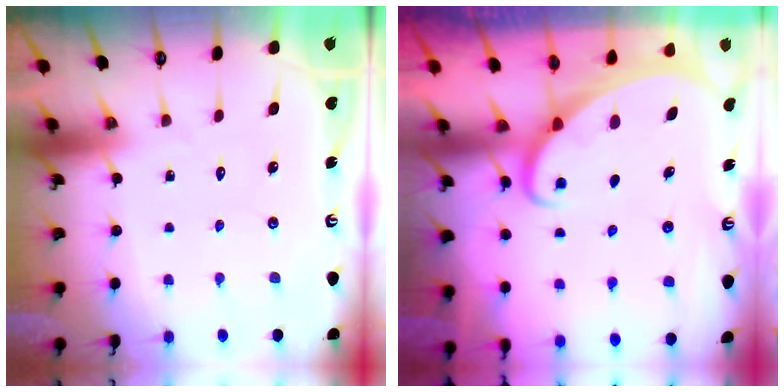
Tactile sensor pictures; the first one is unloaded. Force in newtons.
{"total": 2.0, "press": 2.0, "slide": 0.2}